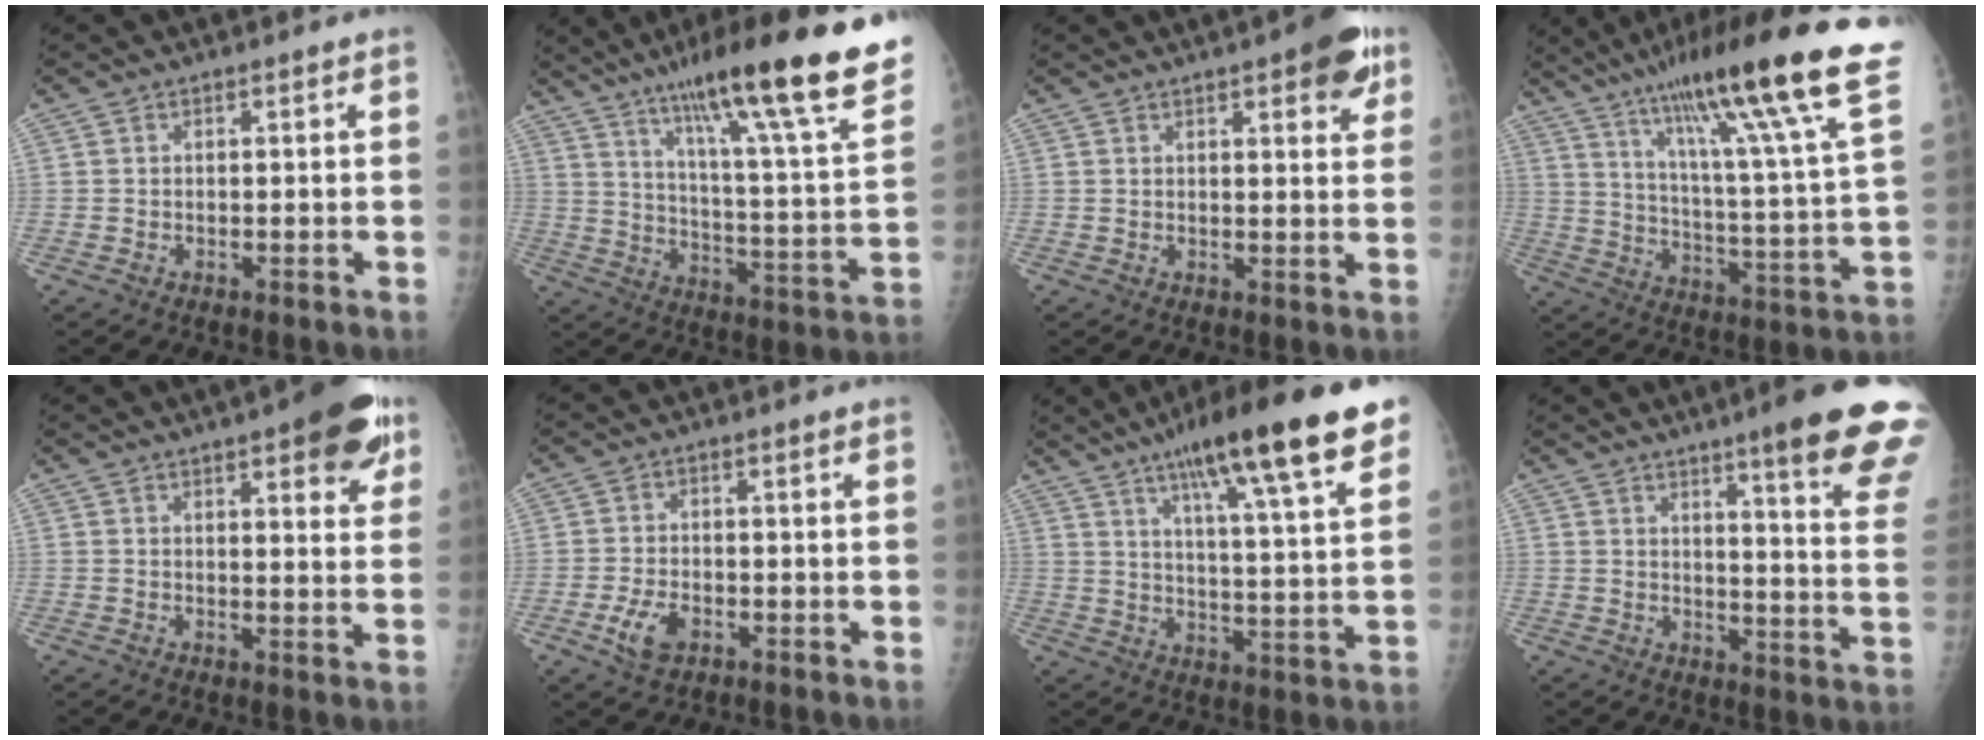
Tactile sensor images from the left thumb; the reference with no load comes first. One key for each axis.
{"total": 27.7, "fx": 18.7, "fy": 2.6, "fz": 20.3, "tx": -0.292, "ty": -0.066, "tz": 0.279}
{"total": 8.2, "fx": 4.4, "fy": 2.4, "fz": 6.5, "tx": -0.063, "ty": -0.013, "tz": 0.050}
{"total": 29.1, "fx": 18.9, "fy": 2.5, "fz": 22.0, "tx": -0.332, "ty": -0.065, "tz": 0.281}
{"total": 12.1, "fx": 6.6, "fy": 3.8, "fz": 9.5, "tx": -0.088, "ty": -0.022, "tz": 0.080}
{"total": 4.8, "fx": -2.1, "fy": 2.8, "fz": 3.3, "tx": -0.067, "ty": 0.005, "tz": -0.037}
{"total": 22.1, "fx": 13.6, "fy": 3.3, "fz": 17.1, "tx": -0.247, "ty": -0.033, "tz": 0.201}
{"total": 20.4, "fx": 13.8, "fy": 1.5, "fz": 15.0, "tx": -0.176, "ty": -0.074, "tz": 0.170}